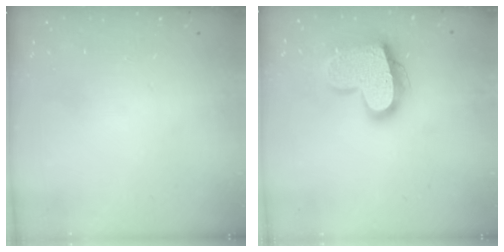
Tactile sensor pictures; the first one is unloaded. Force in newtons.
{"total": 20.3, "press": 20.3, "slide": 1.5}